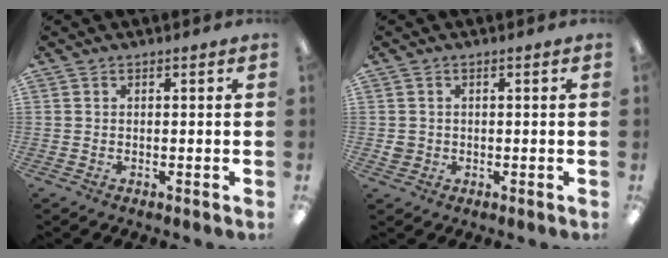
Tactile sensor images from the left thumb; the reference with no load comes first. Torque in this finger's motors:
{"motor_torque": [-0.02, 0.00, -0.02, -0.04, -0.01]}